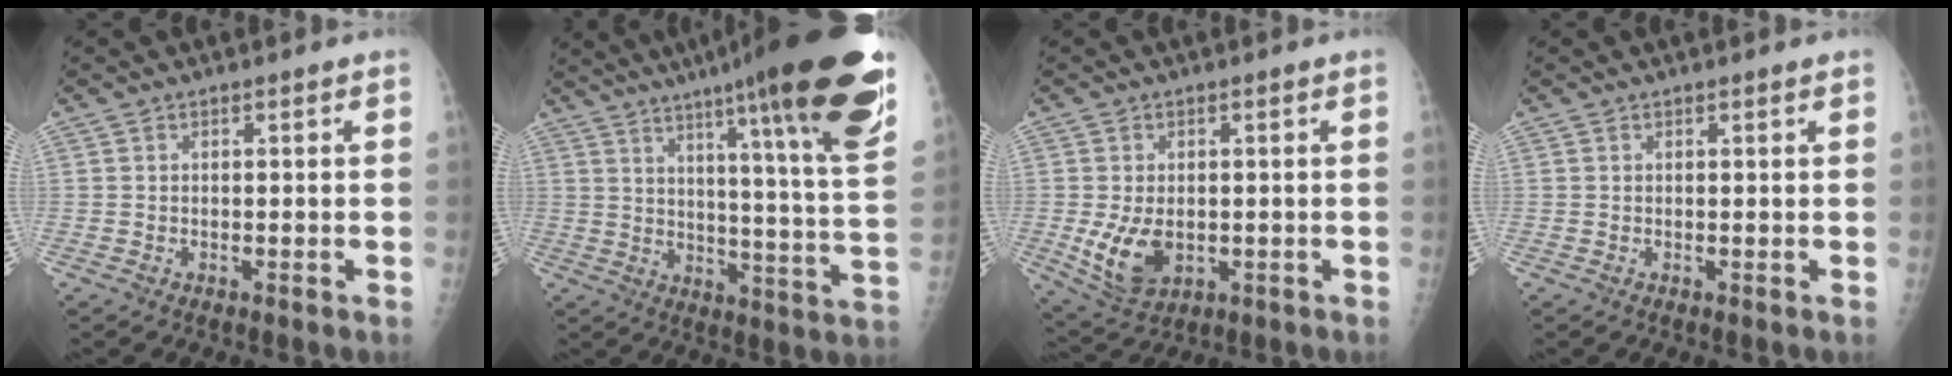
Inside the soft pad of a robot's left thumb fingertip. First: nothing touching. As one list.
[{"total": 28.3, "force": [18.1, 2.2, 21.6], "torque": [-0.279, -0.081, 0.252]}, {"total": 8.0, "force": [-1.1, 5.2, 6.0], "torque": [-0.106, -0.012, -0.003]}, {"total": 0.6, "force": [0.4, 0.0, 0.4], "torque": [-0.009, 0.000, 0.007]}]